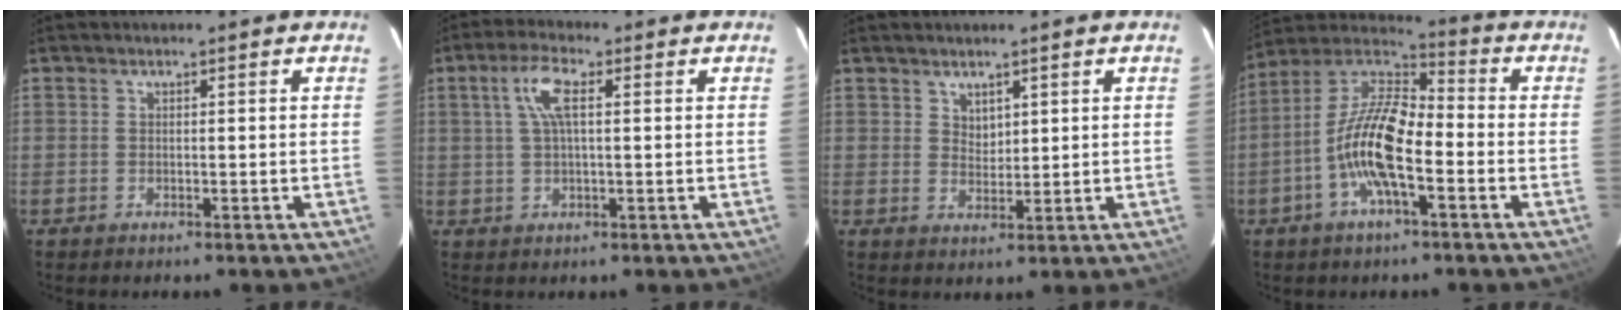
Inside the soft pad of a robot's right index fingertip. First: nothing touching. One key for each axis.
{"total": 5.9, "fx": 1.5, "fy": 1.8, "fz": 5.4, "tx": -0.107, "ty": 0.012, "tz": 0.031}
{"total": 2.5, "fx": 1.8, "fy": 1.6, "fz": 0.9, "tx": -0.009, "ty": 0.001, "tz": 0.034}
{"total": 13.4, "fx": -4.5, "fy": 4.3, "fz": 11.9, "tx": -0.240, "ty": 0.004, "tz": -0.096}